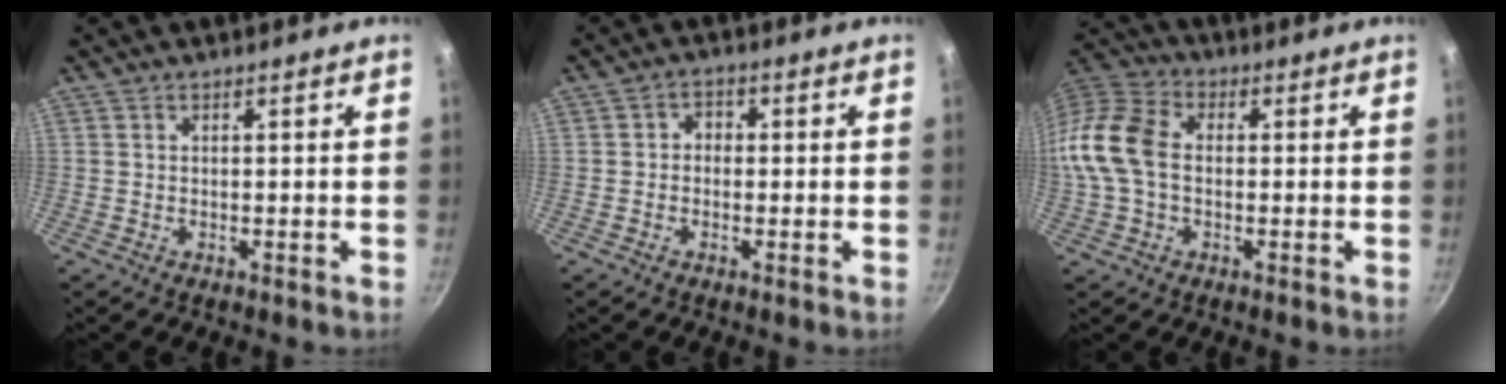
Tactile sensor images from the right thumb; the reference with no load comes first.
{"total": 2.3, "force": [-0.3, 2.0, 1.1], "torque": [-0.008, 0.009, -0.011]}
{"total": 13.0, "force": [-0.2, 9.0, 9.4], "torque": [-0.173, 0.030, -0.022]}